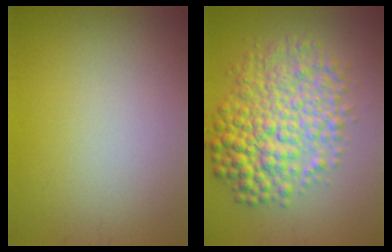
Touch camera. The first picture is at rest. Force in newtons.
{"total": 7.9, "press": 7.9, "slide": 0.1}